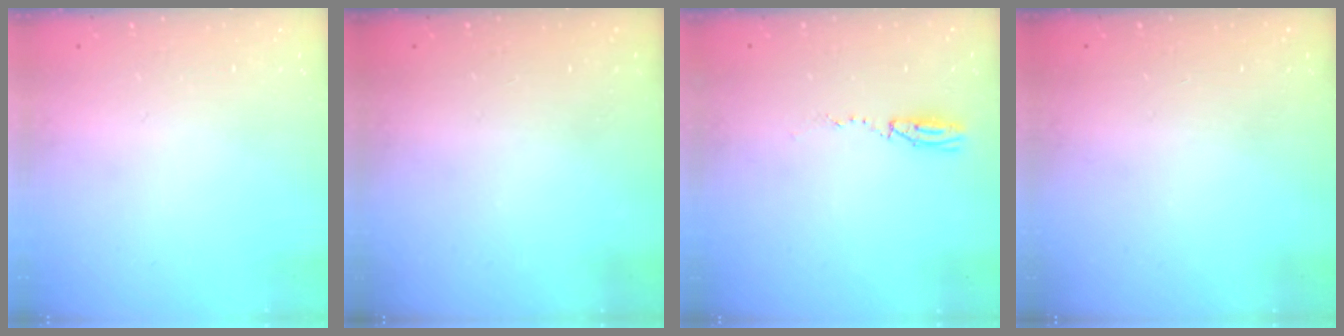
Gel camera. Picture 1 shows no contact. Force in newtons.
{"total": 0.0}
{"total": 3.1, "press": 2.5, "slide": 1.9}
{"total": 0.0}